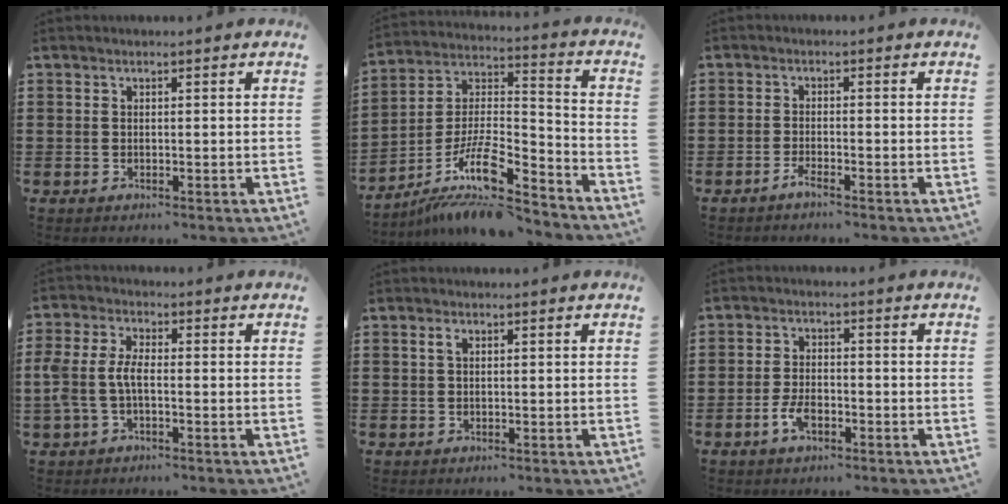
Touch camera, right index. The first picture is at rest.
{"total": 12.5, "force": [-8.7, 3.5, 8.2], "torque": [-0.161, 0.015, -0.167]}
{"total": 1.8, "force": [-1.6, 0.0, 0.8], "torque": [-0.014, -0.002, -0.030]}
{"total": 4.7, "force": [-1.0, 2.3, 4.0], "torque": [-0.101, -0.004, -0.027]}
{"total": 1.1, "force": [0.3, 0.6, 0.8], "torque": [-0.019, 0.004, 0.005]}
{"total": 3.9, "force": [-1.8, 1.9, 2.9], "torque": [-0.072, -0.004, -0.039]}